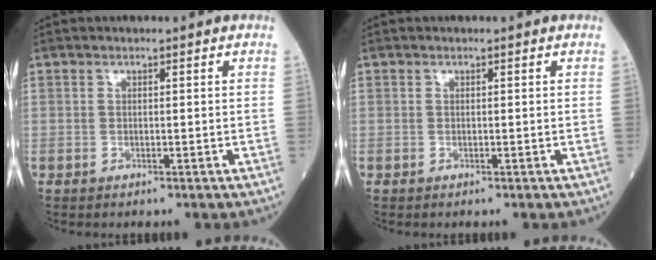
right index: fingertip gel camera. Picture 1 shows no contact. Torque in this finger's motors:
{"motor_torque": [0.00, 0.00, -0.01, -0.01]}